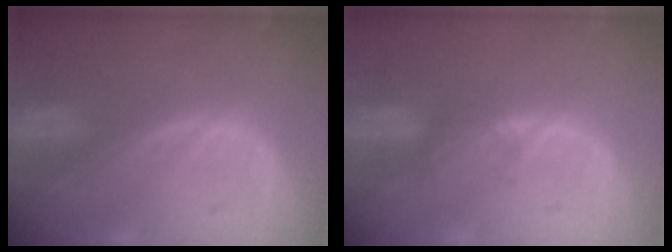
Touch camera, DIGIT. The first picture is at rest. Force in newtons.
{"total": 1.5, "press": 1.5, "slide": 0.2}